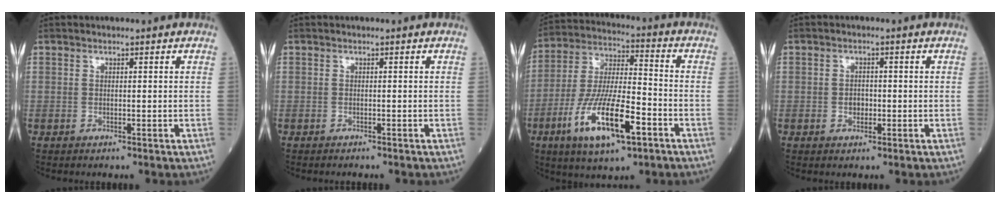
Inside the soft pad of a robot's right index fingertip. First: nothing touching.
{"total": 0.9, "force": [-0.8, 0.1, 0.3], "torque": [-0.007, -0.002, -0.011]}
{"total": 15.5, "force": [-6.8, 3.7, 13.5], "torque": [-0.269, -0.012, -0.119]}
{"total": 1.8, "force": [-0.4, 1.3, 1.2], "torque": [-0.018, 0.003, -0.005]}